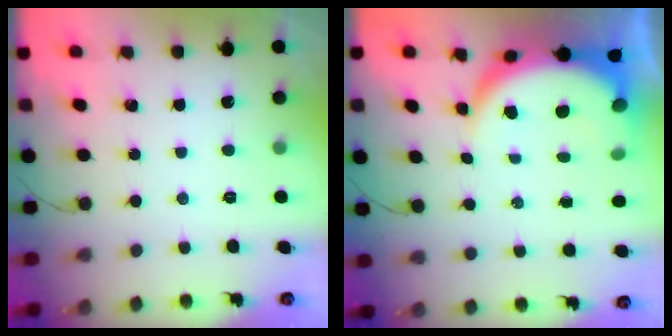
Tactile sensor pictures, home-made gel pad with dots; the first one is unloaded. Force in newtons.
{"total": 10.2, "press": 10.1, "slide": 1.1}